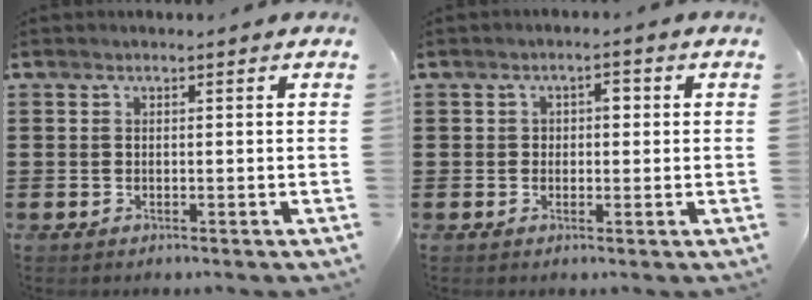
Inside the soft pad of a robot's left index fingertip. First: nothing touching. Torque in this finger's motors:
{"motor_torque": [0.42, 0.02, 0.06, 0.03]}